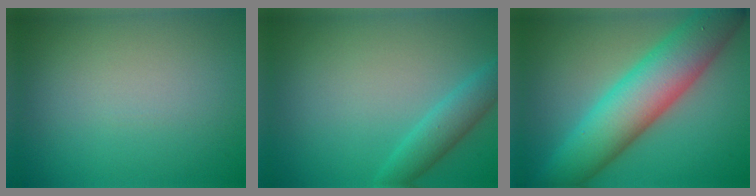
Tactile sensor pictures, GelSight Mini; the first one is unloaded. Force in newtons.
{"total": 2.1, "press": 2.1, "slide": 0.2}
{"total": 9.8, "press": 9.8, "slide": 0.1}